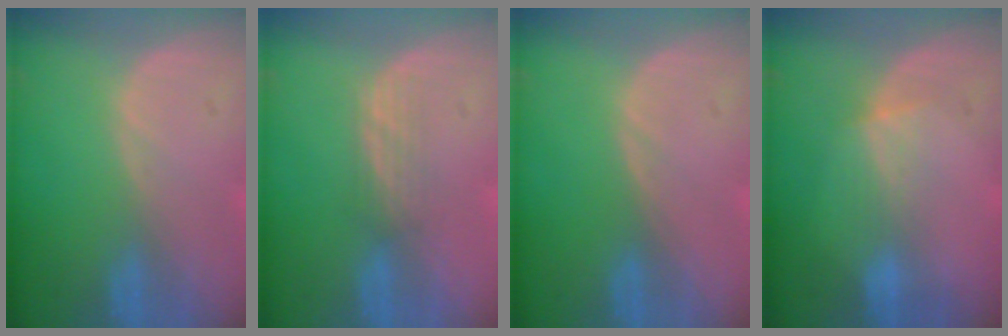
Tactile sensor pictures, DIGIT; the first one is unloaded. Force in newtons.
{"total": 2.3, "press": 2.2, "slide": 0.3}
{"total": 0.0}
{"total": 3.0, "press": 2.8, "slide": 1.1}